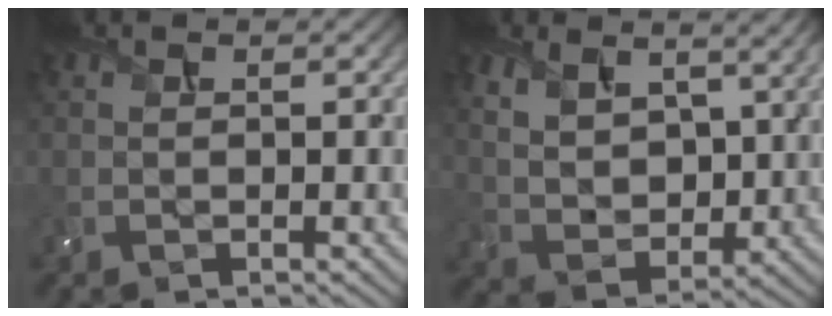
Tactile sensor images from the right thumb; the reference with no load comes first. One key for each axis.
{"total": 8.4, "fx": 4.4, "fy": 4.6, "fz": 5.5, "tx": -0.140, "ty": -0.007, "tz": 0.089}